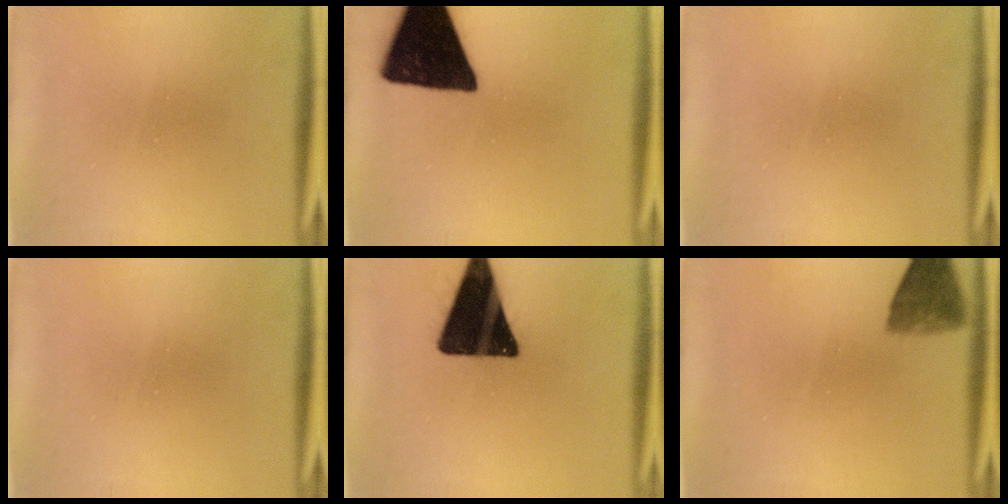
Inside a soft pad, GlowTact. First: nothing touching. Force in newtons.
{"total": 17.6}
{"total": 0.0}
{"total": 0.0}
{"total": 19.2}
{"total": 3.5}